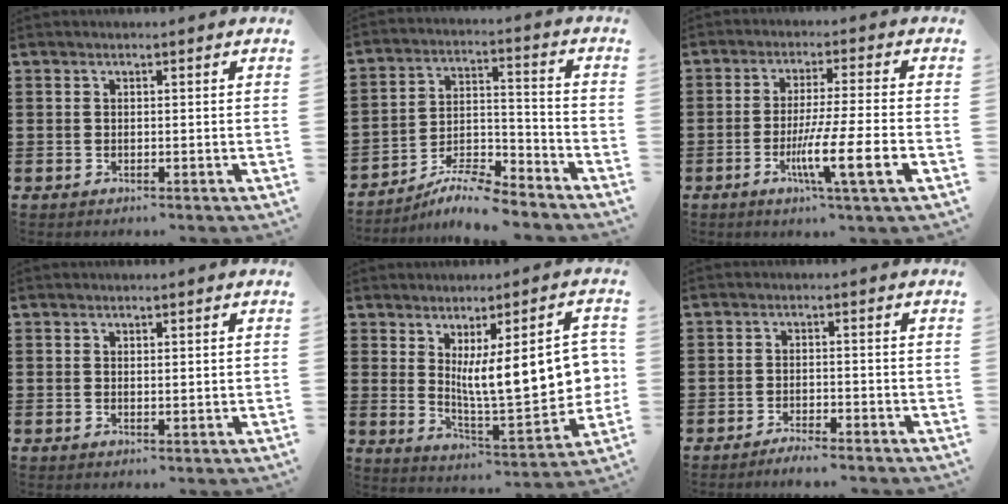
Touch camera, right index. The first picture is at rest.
{"total": 6.5, "force": [-6.1, 0.1, 2.3], "torque": [-0.045, 0.001, -0.117]}
{"total": 9.6, "force": [-3.5, 0.1, 9.0], "torque": [-0.167, -0.019, -0.064]}
{"total": 0.7, "force": [0.4, 0.2, 0.5], "torque": [-0.010, 0.003, 0.007]}
{"total": 13.2, "force": [2.3, 3.3, 12.6], "torque": [-0.196, -0.010, 0.042]}
{"total": 2.0, "force": [-1.9, -0.1, 0.5], "torque": [-0.010, 0.004, -0.038]}